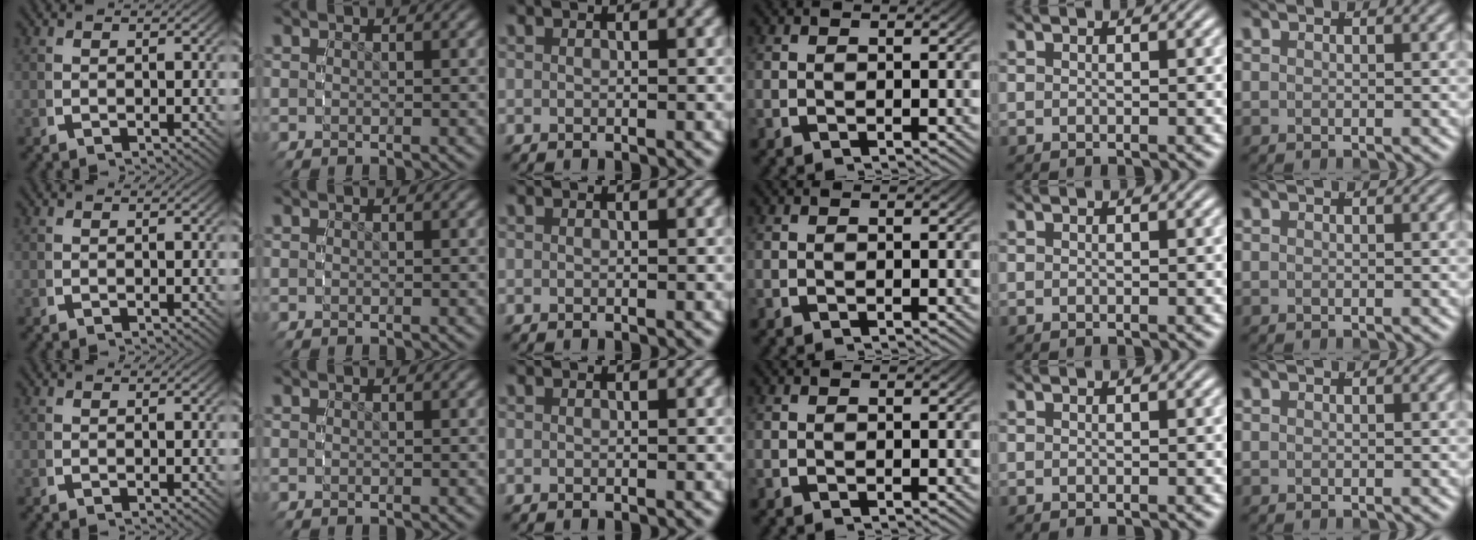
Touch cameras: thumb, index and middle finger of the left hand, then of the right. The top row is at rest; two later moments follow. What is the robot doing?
{"motion": "reach", "object": "backpack"}